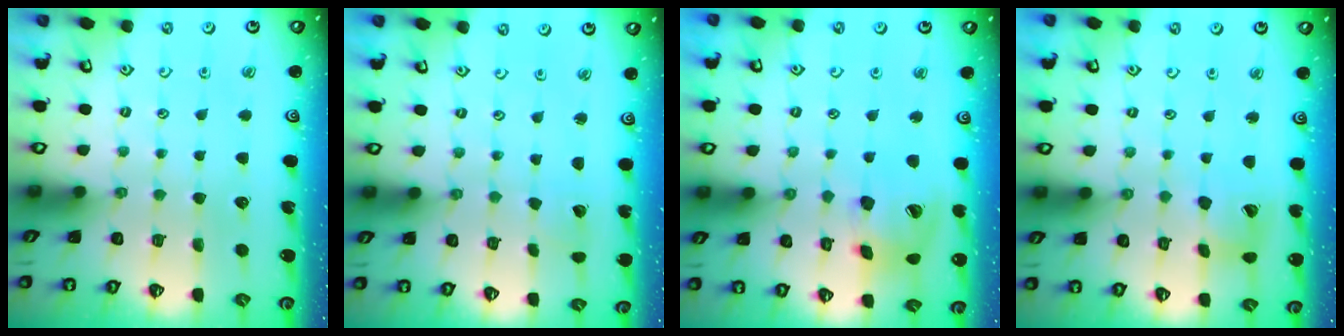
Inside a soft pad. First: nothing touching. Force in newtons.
{"total": 1.2, "press": 1.2, "slide": 0.1}
{"total": 16.1, "press": 15.9, "slide": 2.6}
{"total": 9.5, "press": 9.4, "slide": 1.3}